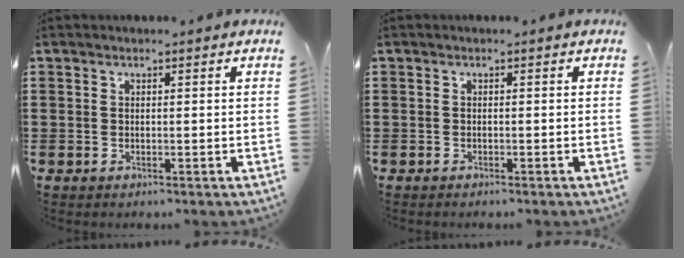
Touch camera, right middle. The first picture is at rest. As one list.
[{"total": 0.5, "force": [-0.5, 0.1, 0.0], "torque": [-0.002, 0.000, -0.011]}]